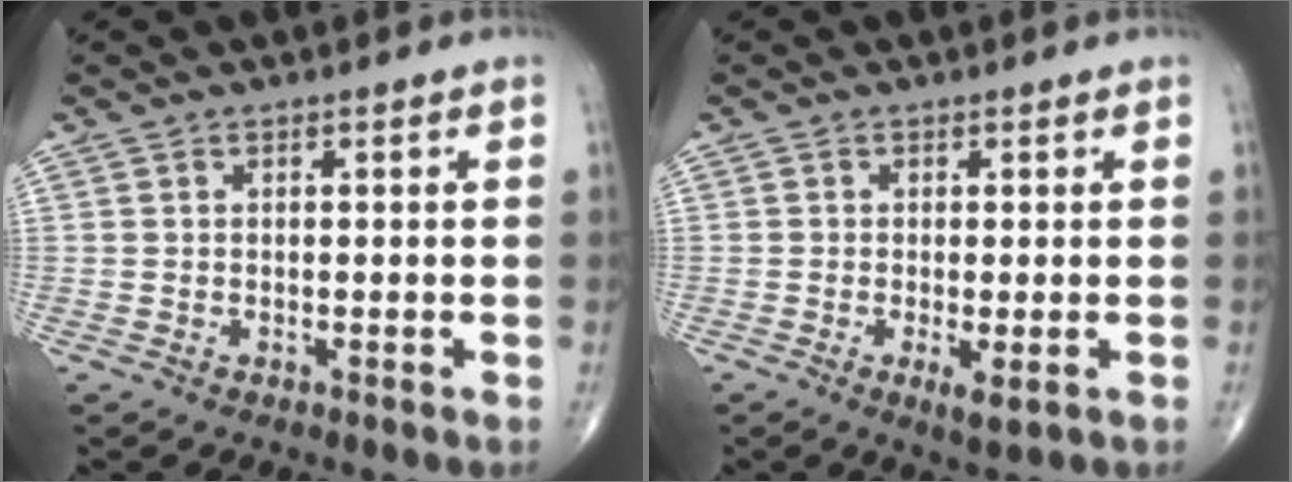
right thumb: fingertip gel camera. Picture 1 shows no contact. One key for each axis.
{"total": 2.8, "fx": -0.8, "fy": 0.6, "fz": 2.6, "tx": -0.048, "ty": -0.010, "tz": -0.015}